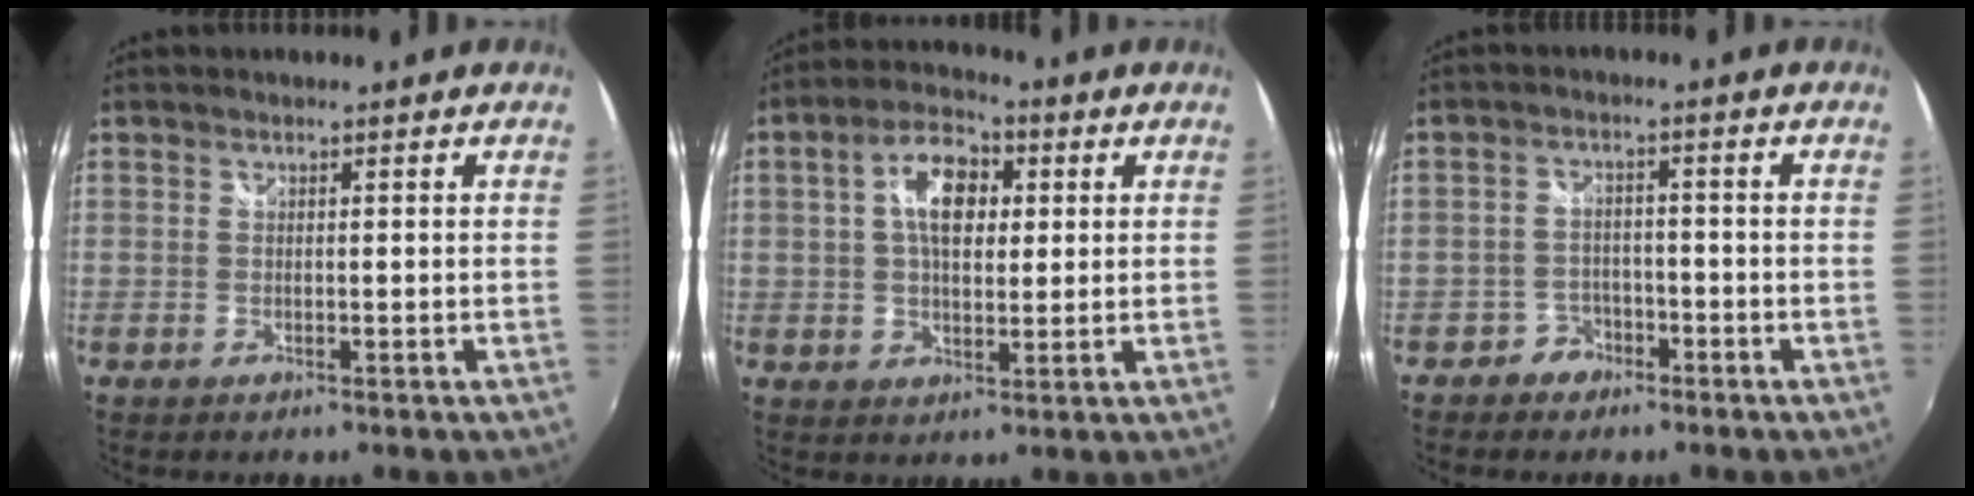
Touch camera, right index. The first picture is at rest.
{"total": 10.2, "force": [2.5, 5.7, 8.1], "torque": [-0.143, 0.027, 0.042]}
{"total": 3.8, "force": [-2.8, 2.6, 0.1], "torque": [-0.009, 0.012, -0.052]}